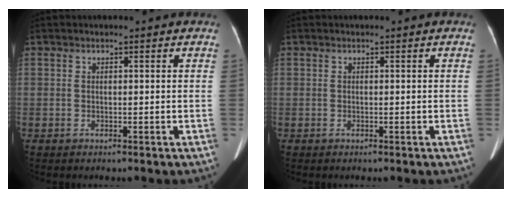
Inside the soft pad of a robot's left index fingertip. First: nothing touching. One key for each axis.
{"total": 0.0}